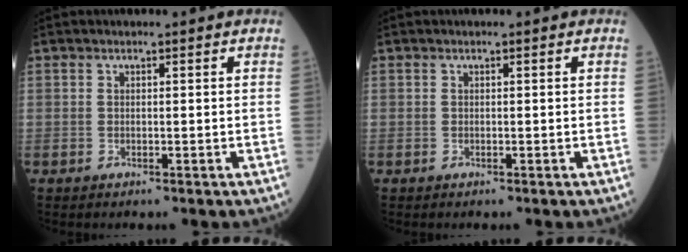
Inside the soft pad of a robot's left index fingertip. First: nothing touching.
{"total": 0.0}